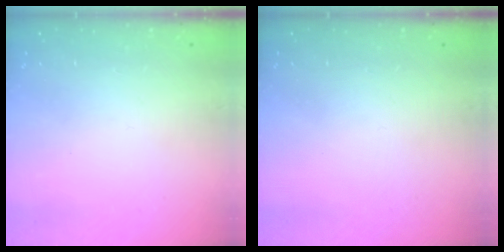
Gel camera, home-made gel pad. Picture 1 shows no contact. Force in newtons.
{"total": 0.0}